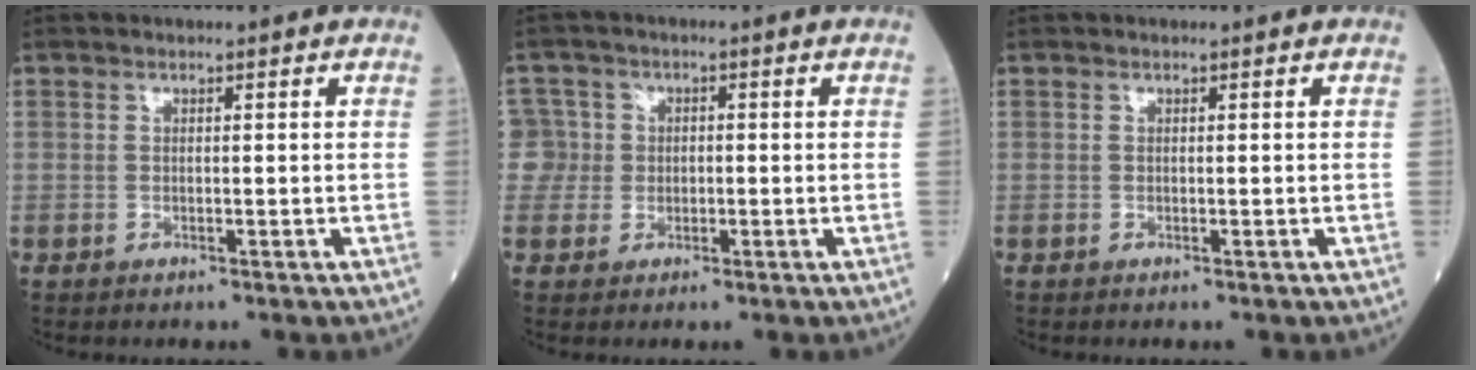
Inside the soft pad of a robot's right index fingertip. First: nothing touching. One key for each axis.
{"total": 3.9, "fx": -0.4, "fy": 3.9, "fz": -0.1, "tx": 0.014, "ty": 0.017, "tz": -0.012}
{"total": 0.0}